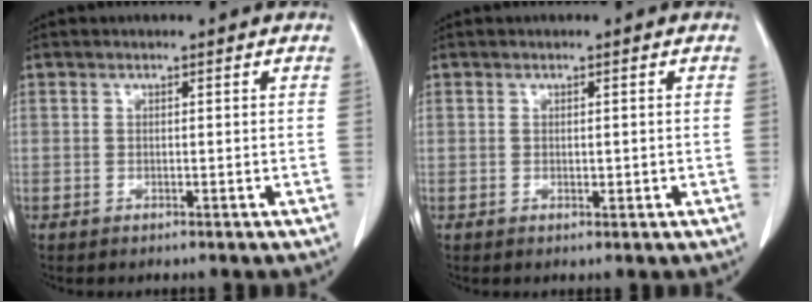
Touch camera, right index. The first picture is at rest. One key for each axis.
{"total": 0.9, "fx": 0.0, "fy": 0.5, "fz": 0.8, "tx": -0.012, "ty": -0.003, "tz": 0.002}